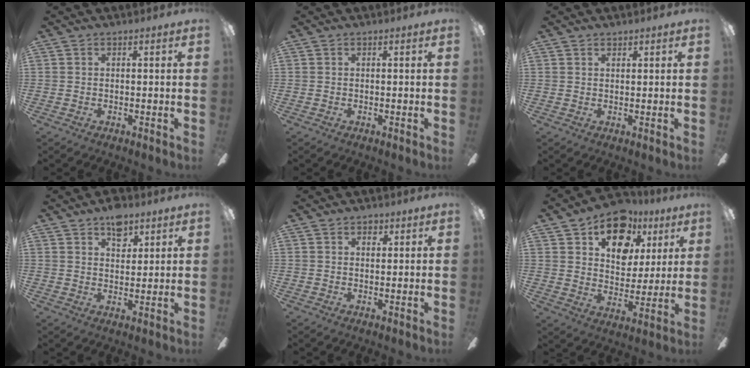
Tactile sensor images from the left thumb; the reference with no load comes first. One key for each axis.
{"total": 0.0}
{"total": 1.0, "fx": 1.0, "fy": 0.0, "fz": -0.1, "tx": 0.000, "ty": -0.002, "tz": 0.019}
{"total": 6.7, "fx": 4.5, "fy": 3.5, "fz": 3.4, "tx": -0.036, "ty": -0.017, "tz": 0.078}
{"total": 1.9, "fx": 1.4, "fy": 1.1, "fz": 0.8, "tx": -0.002, "ty": -0.004, "tz": 0.022}
{"total": 16.0, "fx": 9.2, "fy": 10.4, "fz": 7.9, "tx": -0.116, "ty": -0.040, "tz": 0.167}